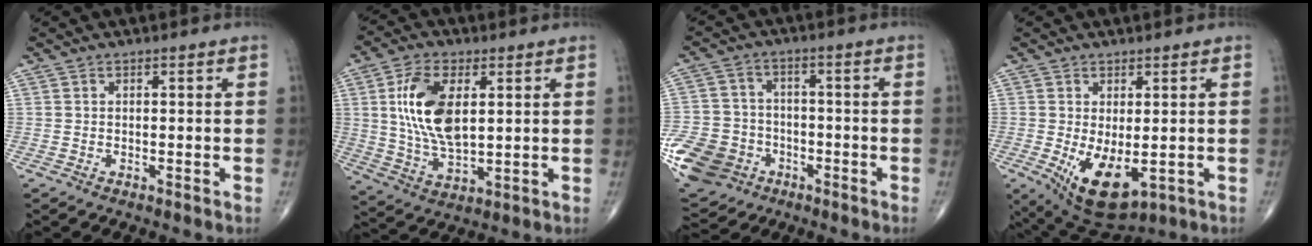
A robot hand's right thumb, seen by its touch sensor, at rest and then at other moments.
{"total": 13.7, "force": [3.0, 7.0, 11.4], "torque": [-0.215, -0.014, 0.063]}
{"total": 13.5, "force": [-6.0, 10.9, 5.3], "torque": [-0.096, 0.025, -0.101]}
{"total": 9.9, "force": [-2.0, 4.8, 8.4], "torque": [-0.130, -0.018, -0.012]}